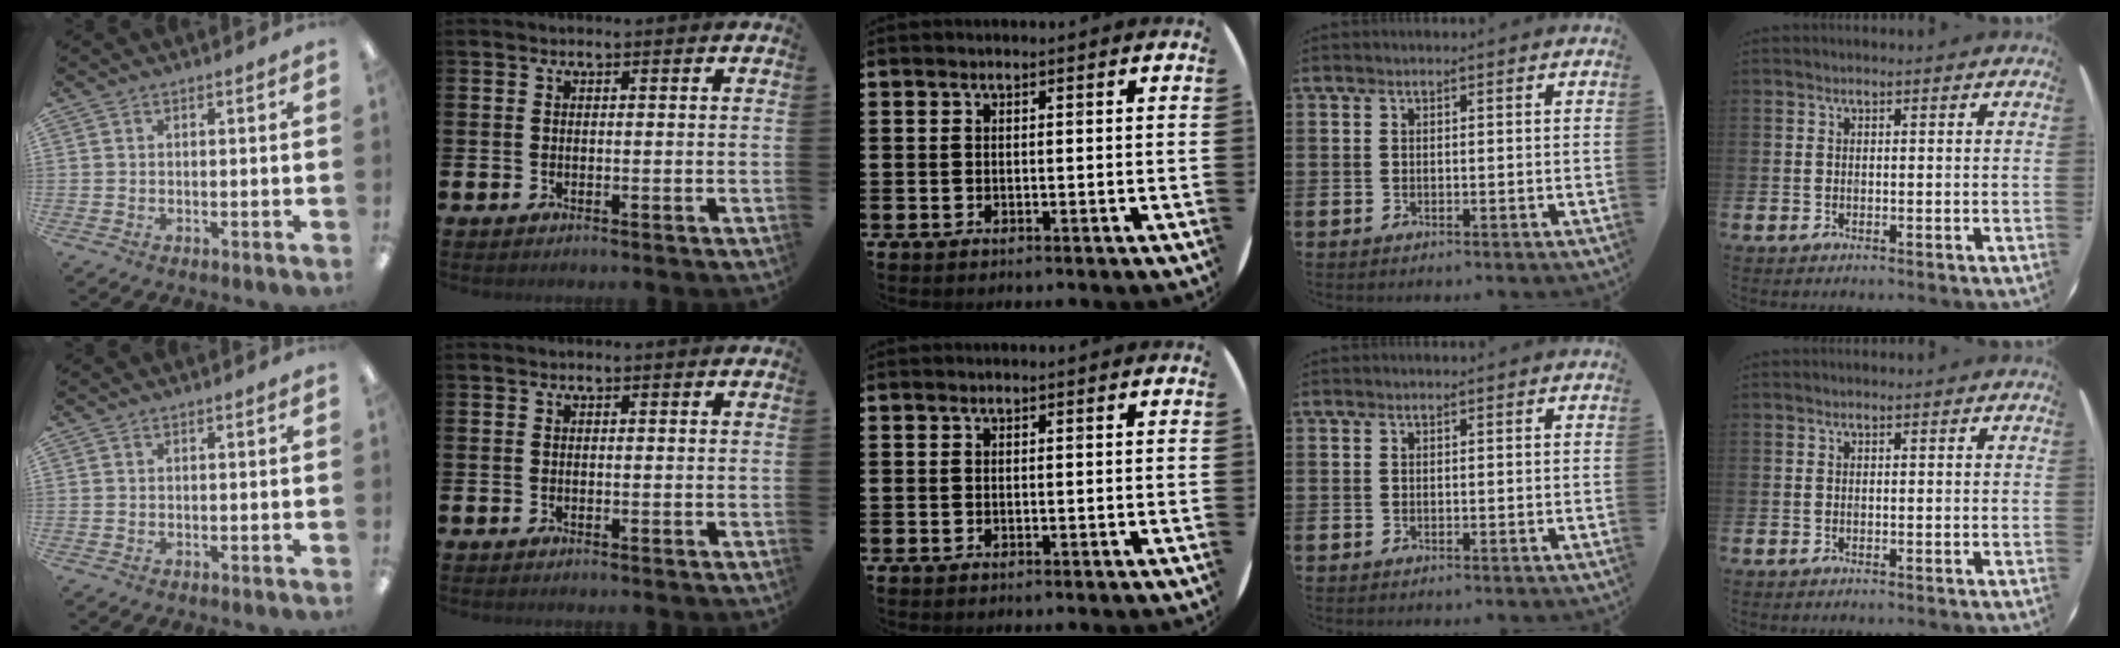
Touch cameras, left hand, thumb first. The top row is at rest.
{}